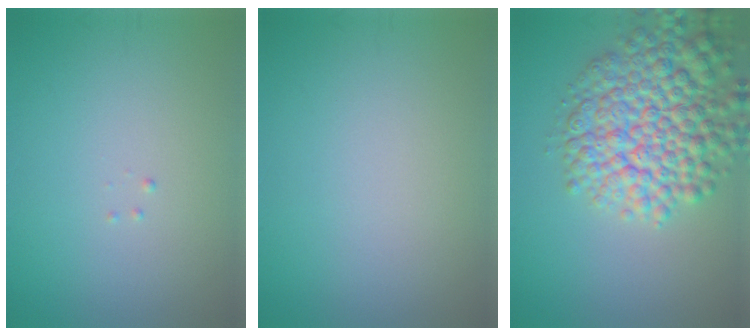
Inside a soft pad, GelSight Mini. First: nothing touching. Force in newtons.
{"total": 0.0}
{"total": 9.1, "press": 9.1, "slide": 0.4}